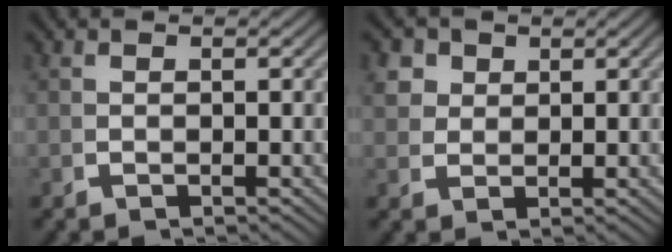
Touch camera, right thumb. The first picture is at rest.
{"total": 4.1, "force": [2.0, 3.1, 1.8], "torque": [-0.043, -0.005, 0.043]}